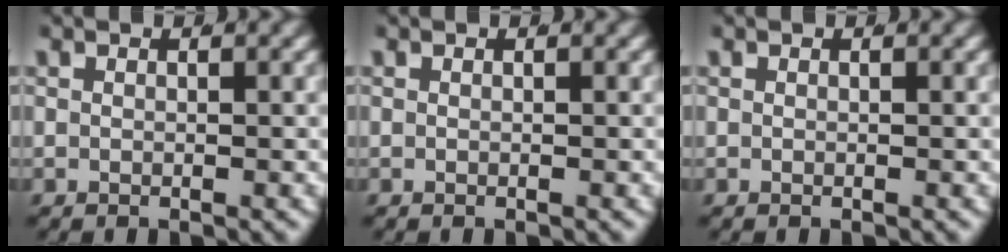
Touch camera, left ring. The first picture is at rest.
{"total": 0.0}
{"total": 0.0}